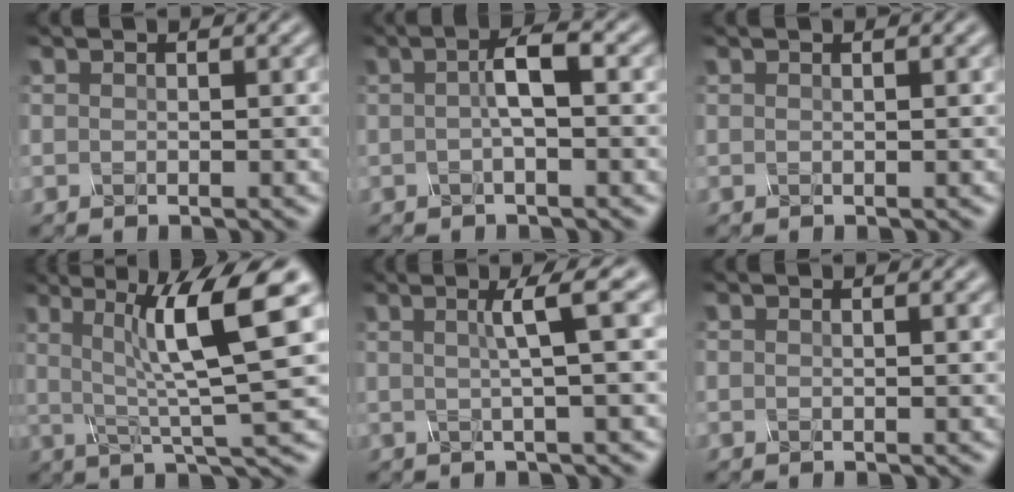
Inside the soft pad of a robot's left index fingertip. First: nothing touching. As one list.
[{"total": 2.8, "force": [0.1, 0.4, 2.7], "torque": [-0.051, 0.009, -0.001]}, {"total": 0.9, "force": [0.4, 0.3, 0.7], "torque": [-0.005, 0.004, 0.000]}, {"total": 9.5, "force": [2.3, 1.6, 9.1], "torque": [-0.137, 0.006, 0.039]}, {"total": 4.4, "force": [1.0, 0.4, 4.3], "torque": [-0.065, 0.014, 0.012]}, {"total": 1.2, "force": [0.6, 0.4, 0.9], "torque": [-0.006, 0.004, 0.003]}]